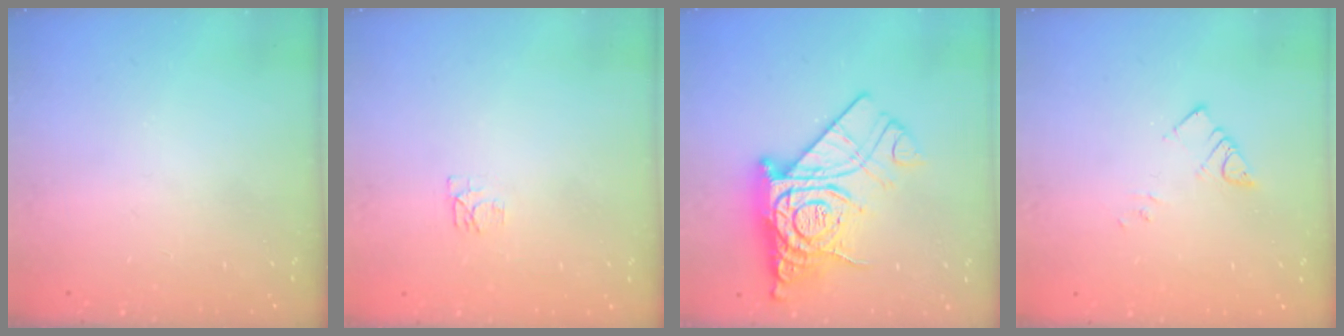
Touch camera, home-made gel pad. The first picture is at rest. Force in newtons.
{"total": 4.4, "press": 4.4, "slide": 0.7}
{"total": 23.5, "press": 23.4, "slide": 1.9}
{"total": 3.6, "press": 3.6, "slide": 0.2}